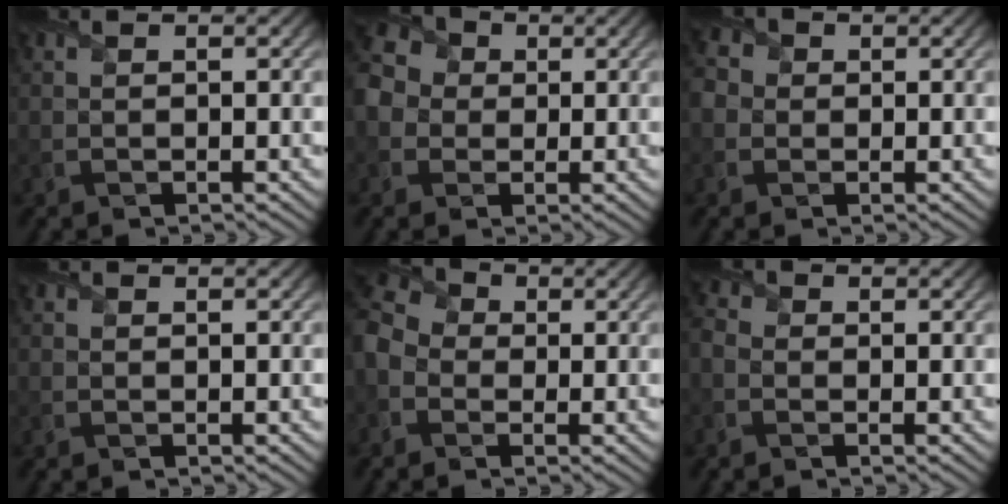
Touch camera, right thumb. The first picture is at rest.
{"total": 6.3, "force": [0.0, 5.6, 3.0], "torque": [-0.093, 0.004, -0.009]}
{"total": 3.4, "force": [0.1, 3.1, 1.3], "torque": [-0.044, 0.009, -0.007]}
{"total": 0.0}
{"total": 6.8, "force": [-1.9, 5.3, 3.8], "torque": [-0.122, 0.000, -0.048]}
{"total": 2.3, "force": [-0.9, 1.8, 1.2], "torque": [-0.035, -0.002, -0.030]}